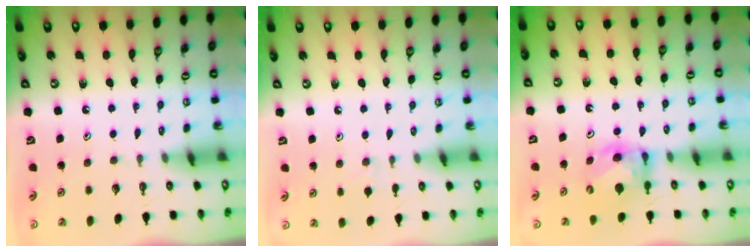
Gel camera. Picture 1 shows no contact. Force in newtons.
{"total": 5.5, "press": 5.5, "slide": 0.7}
{"total": 6.1, "press": 6.1, "slide": 0.3}